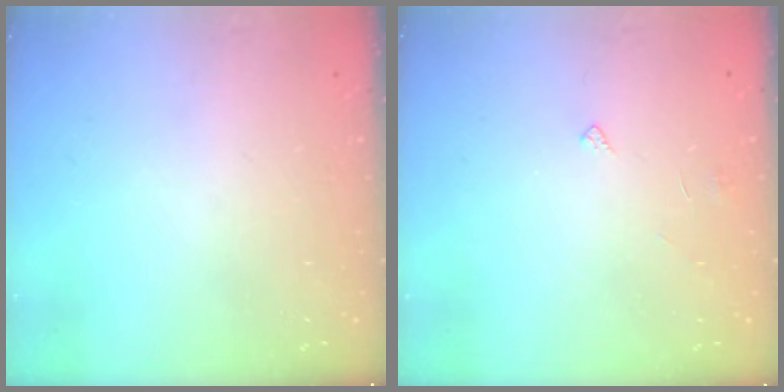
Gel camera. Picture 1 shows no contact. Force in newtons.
{"total": 3.8, "press": 3.8, "slide": 0.3}